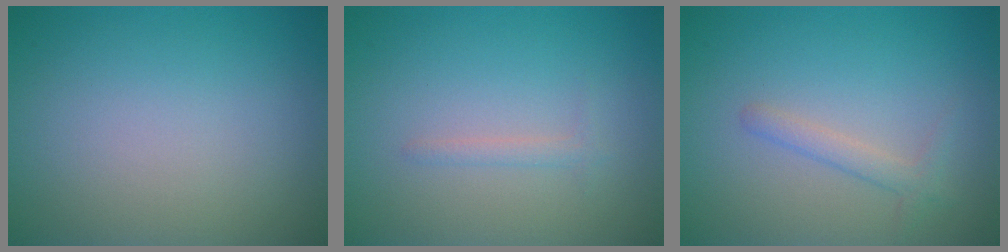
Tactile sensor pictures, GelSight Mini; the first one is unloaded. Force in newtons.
{"total": 0.9, "press": 0.9, "slide": 0.0}
{"total": 1.6, "press": 1.6, "slide": 0.1}